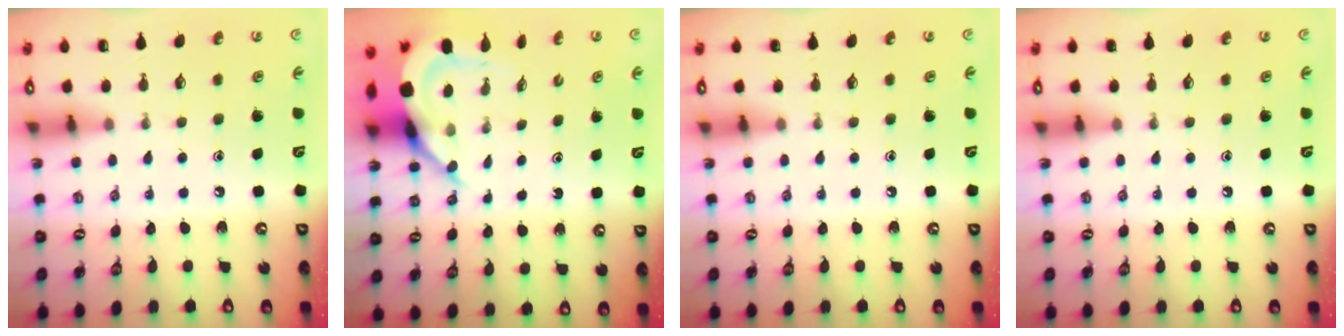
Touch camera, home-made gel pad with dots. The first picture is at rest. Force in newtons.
{"total": 7.7, "press": 7.6, "slide": 1.0}
{"total": 0.0}
{"total": 0.0}